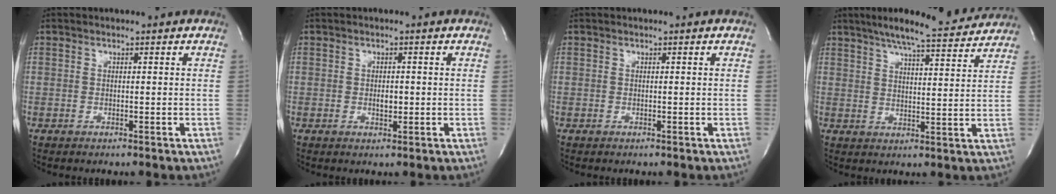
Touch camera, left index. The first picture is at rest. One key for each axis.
{"total": 1.6, "fx": -0.2, "fy": 0.8, "fz": 1.4, "tx": -0.026, "ty": -0.002, "tz": -0.002}
{"total": 0.0}
{"total": 13.1, "fx": 11.7, "fy": 1.0, "fz": 5.9, "tx": -0.094, "ty": 0.002, "tz": 0.157}